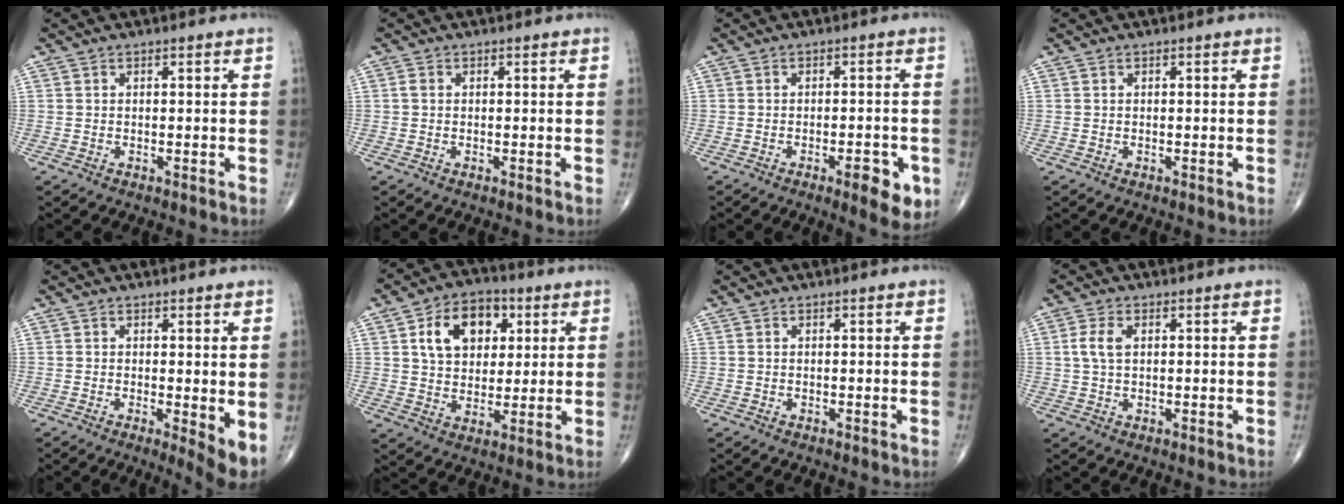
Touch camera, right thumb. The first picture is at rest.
{"total": 0.8, "force": [0.0, 0.6, 0.5], "torque": [-0.011, 0.000, -0.002]}
{"total": 6.9, "force": [-2.8, 2.3, 5.8], "torque": [-0.063, 0.002, -0.034]}
{"total": 0.0}
{"total": 4.6, "force": [-0.1, 1.2, 4.5], "torque": [-0.067, -0.015, -0.004]}
{"total": 12.8, "force": [4.2, 8.9, 8.2], "torque": [-0.097, -0.003, 0.069]}
{"total": 0.0}
{"total": 3.9, "force": [0.8, 2.1, 3.2], "torque": [-0.076, 0.006, 0.016]}